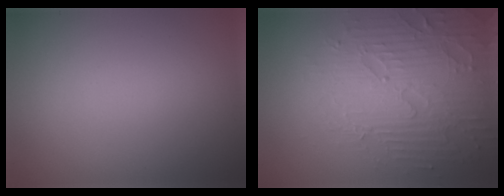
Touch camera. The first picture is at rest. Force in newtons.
{"total": 6.2, "press": 5.2, "slide": 3.4}